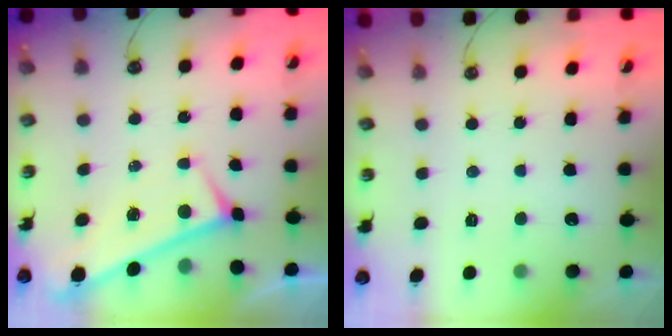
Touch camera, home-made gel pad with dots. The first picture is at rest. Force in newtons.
{"total": 0.0}